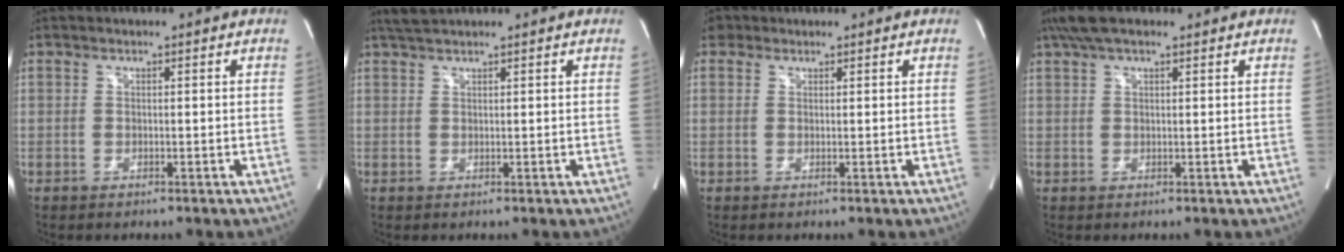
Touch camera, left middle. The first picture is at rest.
{"total": 2.5, "force": [2.3, 0.0, 0.9], "torque": [-0.023, 0.016, 0.046]}
{"total": 1.8, "force": [1.2, 1.4, 0.2], "torque": [-0.001, 0.010, 0.016]}
{"total": 6.1, "force": [4.5, 1.8, 3.7], "torque": [-0.075, 0.032, 0.083]}